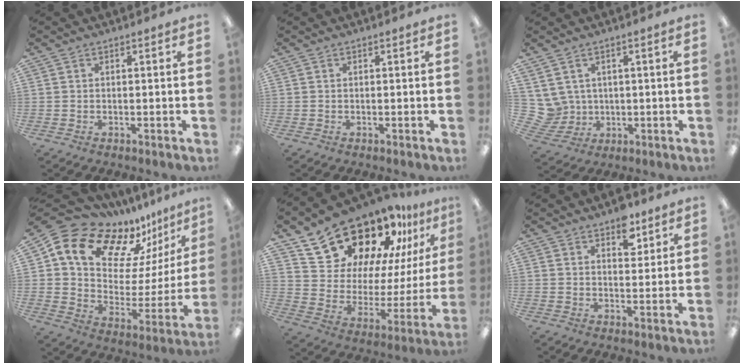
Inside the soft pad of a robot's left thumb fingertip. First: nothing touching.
{"total": 0.0}
{"total": 5.6, "force": [2.1, 5.2, 0.4], "torque": [-0.042, -0.013, 0.044]}
{"total": 16.1, "force": [12.1, 8.7, 6.2], "torque": [-0.122, -0.089, 0.212]}
{"total": 22.5, "force": [18.4, 10.0, 8.1], "torque": [-0.136, -0.133, 0.333]}
{"total": 6.3, "force": [4.2, 3.5, 3.2], "torque": [-0.025, -0.020, 0.067]}